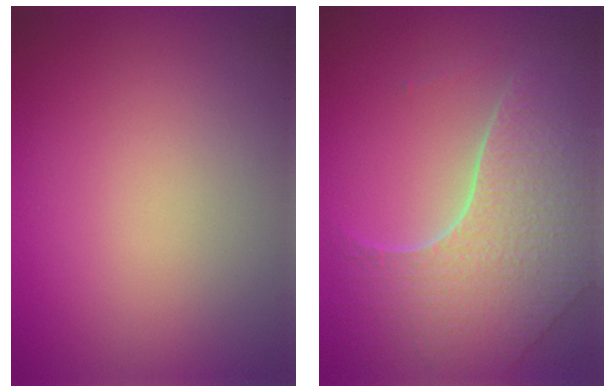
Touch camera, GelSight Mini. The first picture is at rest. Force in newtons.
{"total": 7.9, "press": 5.5, "slide": 5.6}